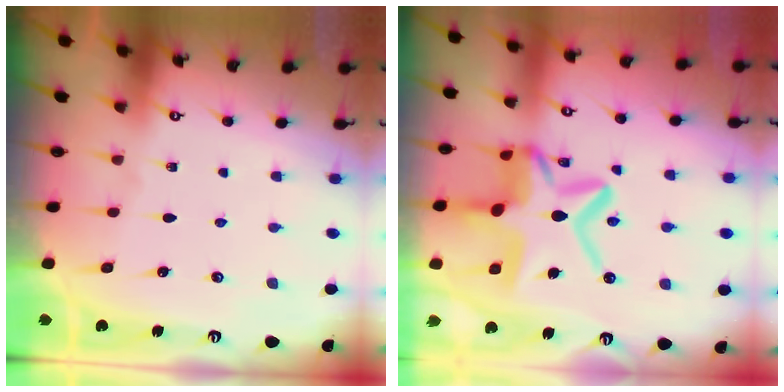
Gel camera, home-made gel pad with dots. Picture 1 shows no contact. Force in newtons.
{"total": 17.6, "press": 17.6, "slide": 1.5}